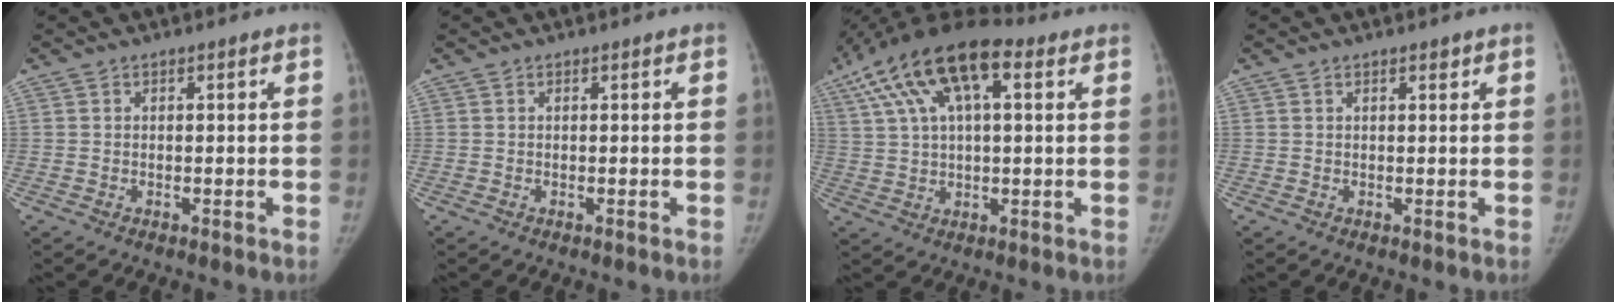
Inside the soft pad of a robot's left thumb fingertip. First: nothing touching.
{"total": 0.0}
{"total": 17.3, "force": [7.4, 7.7, 13.6], "torque": [-0.253, 0.026, 0.126]}
{"total": 0.7, "force": [0.5, 0.2, 0.4], "torque": [-0.006, -0.002, 0.008]}